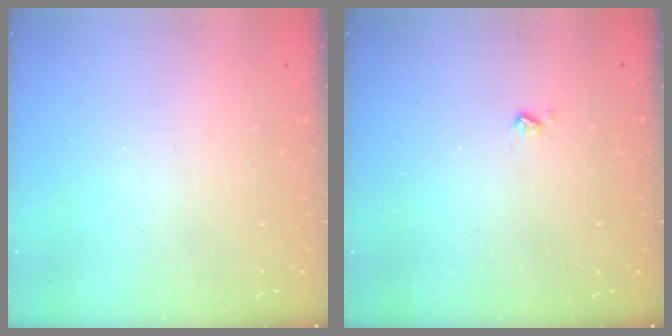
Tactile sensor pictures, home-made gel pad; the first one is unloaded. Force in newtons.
{"total": 2.2, "press": 2.2, "slide": 0.4}